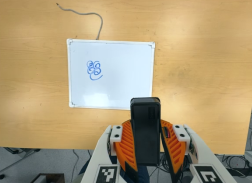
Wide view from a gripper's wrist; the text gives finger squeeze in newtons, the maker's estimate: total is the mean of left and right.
{"total": 10.0, "left": 8.1, "right": 11.8}